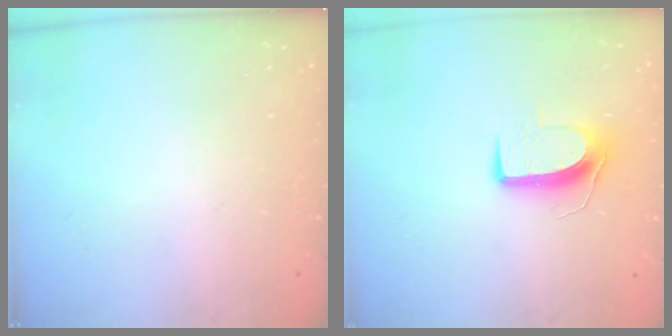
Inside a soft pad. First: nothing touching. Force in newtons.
{"total": 9.4, "press": 9.4, "slide": 0.3}